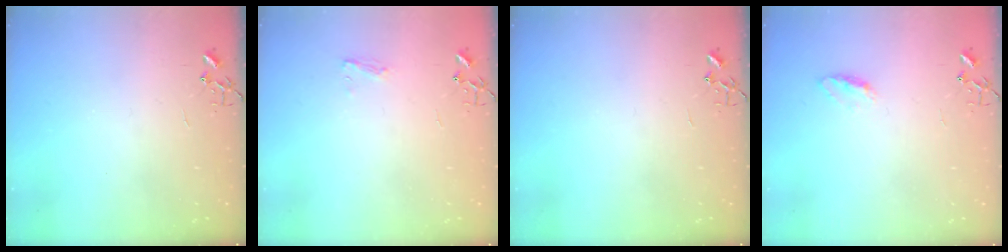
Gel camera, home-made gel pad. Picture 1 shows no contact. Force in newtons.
{"total": 5.7, "press": 5.7, "slide": 0.7}
{"total": 0.0}
{"total": 5.0, "press": 5.0, "slide": 0.7}